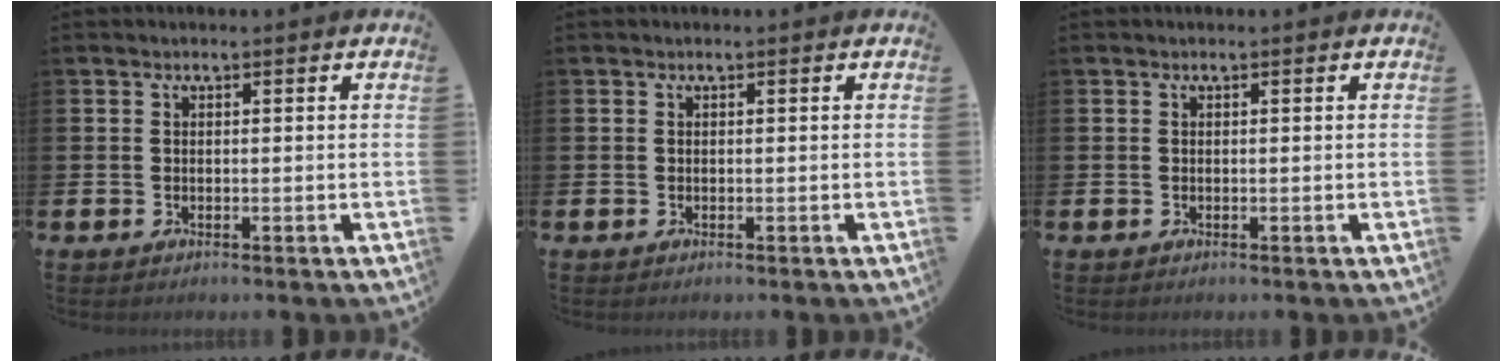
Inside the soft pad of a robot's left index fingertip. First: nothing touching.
{"total": 0.0}
{"total": 0.0}